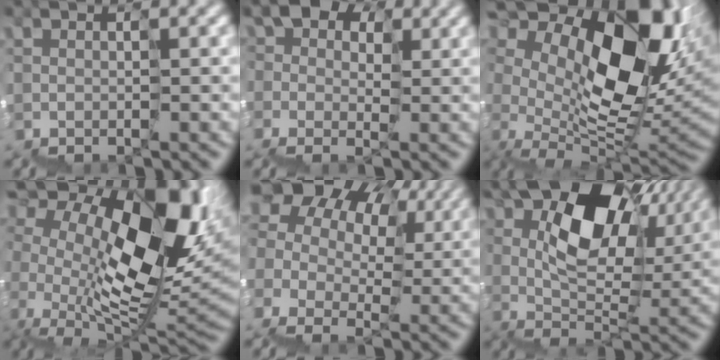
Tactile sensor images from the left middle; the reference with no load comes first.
{"total": 5.2, "force": [2.6, 3.9, 2.4], "torque": [-0.032, 0.030, 0.025]}
{"total": 14.4, "force": [6.9, 8.0, 9.8], "torque": [-0.155, 0.016, 0.124]}
{"total": 16.1, "force": [5.0, 9.3, 12.1], "torque": [-0.217, 0.006, 0.095]}
{"total": 12.9, "force": [5.4, 8.8, 7.8], "torque": [-0.164, 0.036, 0.105]}
{"total": 11.3, "force": [6.0, 5.7, 7.7], "torque": [-0.122, 0.021, 0.096]}